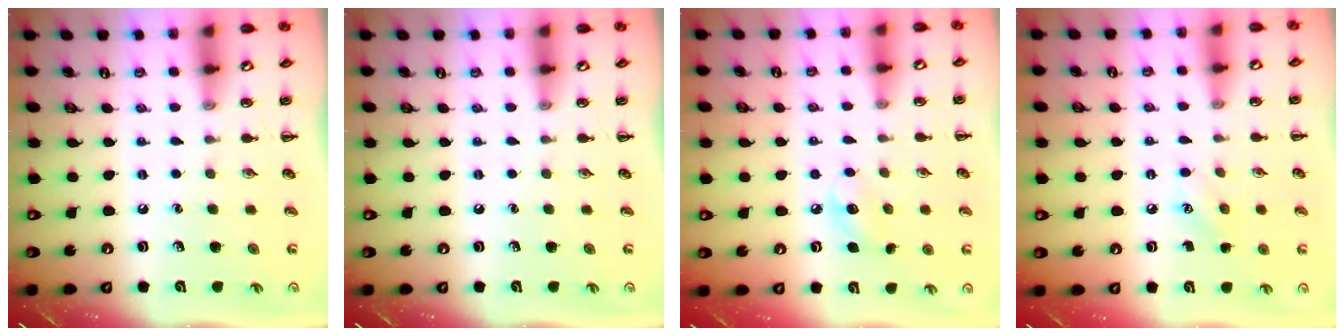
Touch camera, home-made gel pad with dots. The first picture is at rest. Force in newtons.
{"total": 0.0}
{"total": 7.2, "press": 7.0, "slide": 1.9}
{"total": 7.3, "press": 7.1, "slide": 1.8}